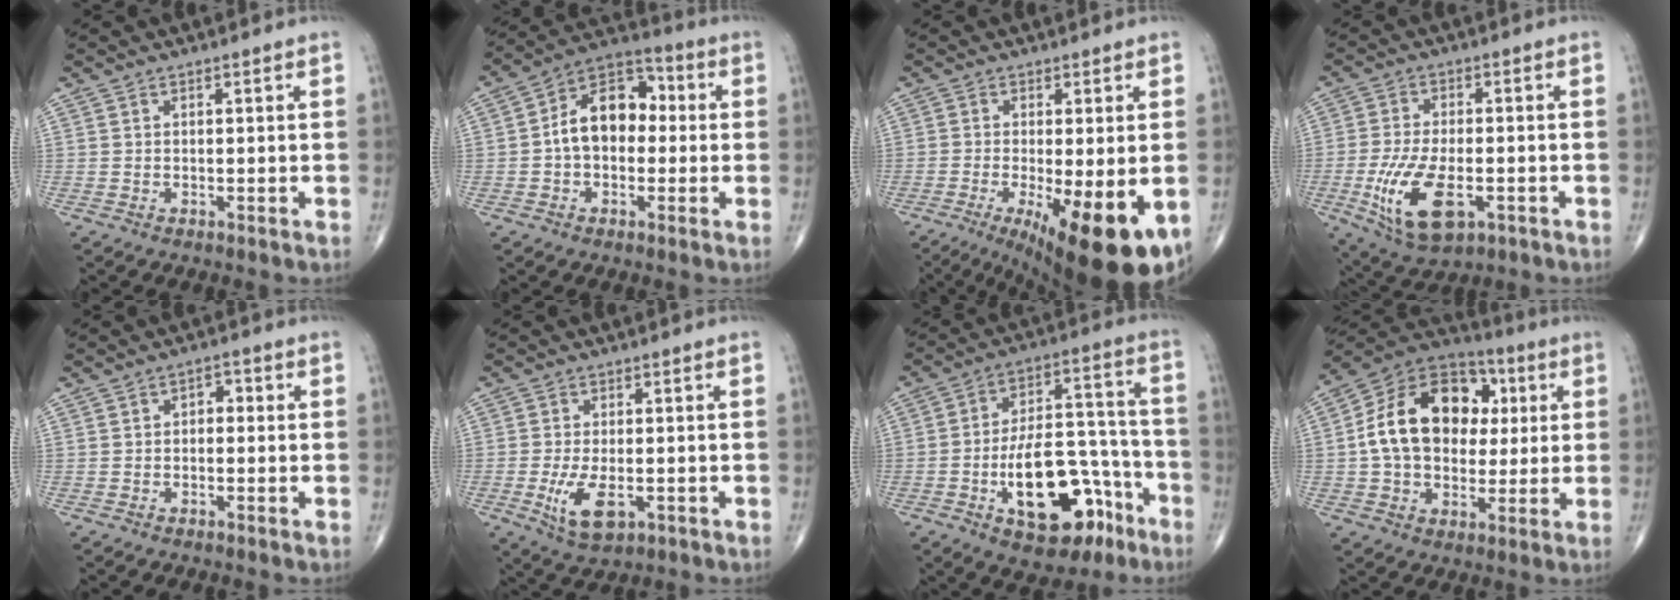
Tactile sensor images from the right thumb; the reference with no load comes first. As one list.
[{"total": 12.6, "force": [0.1, 8.5, 9.3], "torque": [-0.129, 0.038, -0.012]}, {"total": 16.4, "force": [-6.0, 4.7, 14.5], "torque": [-0.185, -0.023, -0.078]}, {"total": 13.0, "force": [-4.0, 6.2, 10.7], "torque": [-0.210, -0.002, -0.061]}, {"total": 2.5, "force": [-0.1, 1.7, 1.8], "torque": [-0.012, 0.011, -0.010]}, {"total": 7.3, "force": [-2.2, 3.5, 6.0], "torque": [-0.115, -0.007, -0.031]}, {"total": 19.9, "force": [-8.9, 9.8, 14.9], "torque": [-0.202, 0.070, -0.126]}, {"total": 19.9, "force": [2.4, 14.2, 13.7], "torque": [-0.203, 0.023, 0.034]}]